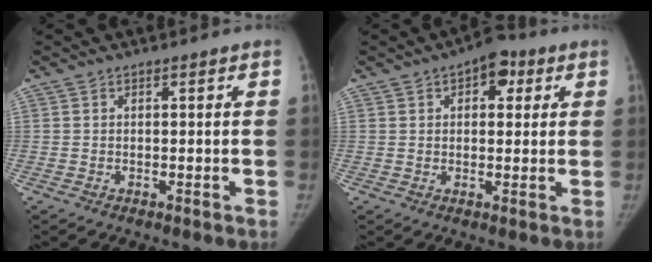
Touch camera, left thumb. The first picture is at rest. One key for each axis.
{"total": 6.7, "fx": 2.8, "fy": 4.0, "fz": 4.6, "tx": -0.026, "ty": -0.001, "tz": 0.028}